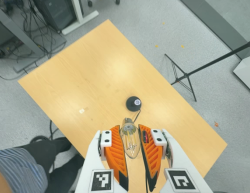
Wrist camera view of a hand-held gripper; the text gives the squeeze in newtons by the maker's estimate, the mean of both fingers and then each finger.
{"total": 20.7, "left": 24.1, "right": 17.3}